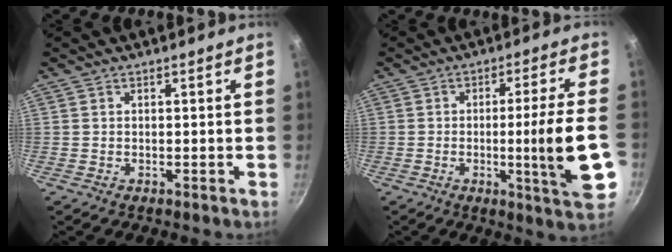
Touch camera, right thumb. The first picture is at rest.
{"total": 13.3, "force": [-2.7, 0.5, 13.0], "torque": [-0.187, 0.001, -0.038]}